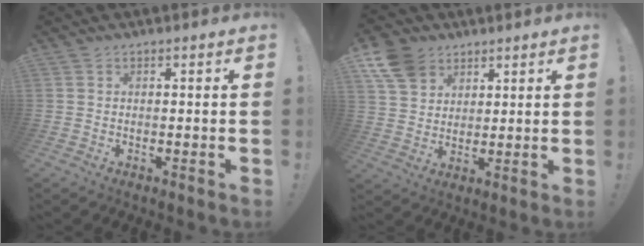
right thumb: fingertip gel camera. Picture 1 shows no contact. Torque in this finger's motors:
{"motor_torque": [0.11, 0.27, 0.10, 0.61, 0.03]}